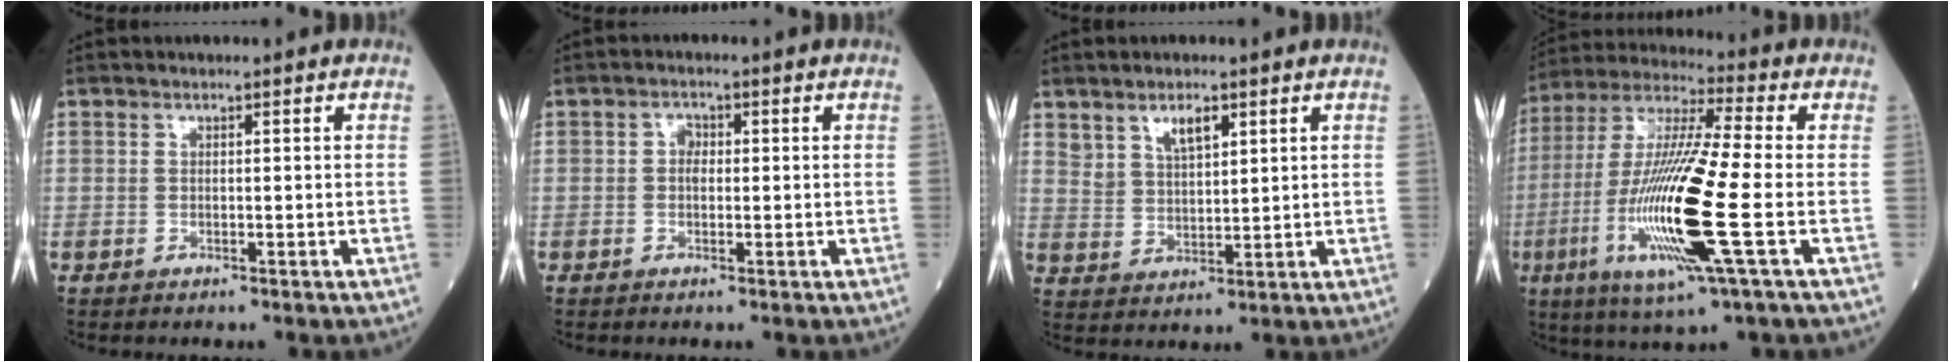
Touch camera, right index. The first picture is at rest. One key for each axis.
{"total": 1.6, "fx": 0.1, "fy": 1.2, "fz": 1.1, "tx": -0.017, "ty": 0.005, "tz": -0.001}
{"total": 4.7, "fx": 2.9, "fy": 1.9, "fz": 3.2, "tx": -0.064, "ty": 0.003, "tz": 0.059}
{"total": 19.0, "fx": -4.4, "fy": 0.7, "fz": 18.4, "tx": -0.390, "ty": -0.019, "tz": -0.088}